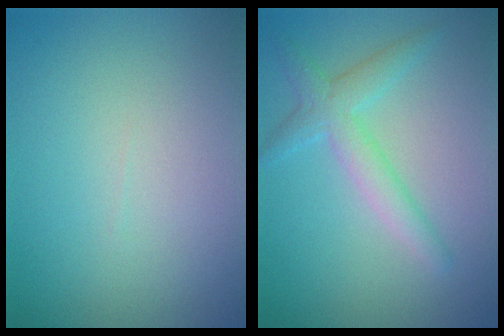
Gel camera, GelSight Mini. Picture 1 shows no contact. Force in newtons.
{"total": 2.9, "press": 2.9, "slide": 0.1}